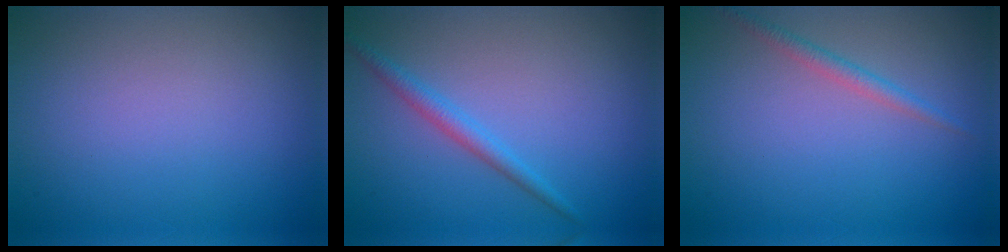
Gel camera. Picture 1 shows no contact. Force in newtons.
{"total": 1.8, "press": 1.8, "slide": 0.1}
{"total": 1.4, "press": 1.4, "slide": 0.0}